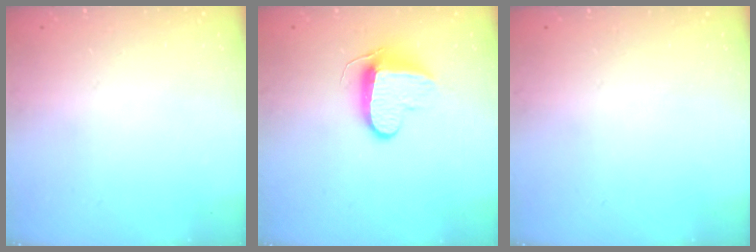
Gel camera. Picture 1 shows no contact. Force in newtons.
{"total": 9.4, "press": 9.4, "slide": 0.2}
{"total": 0.0}